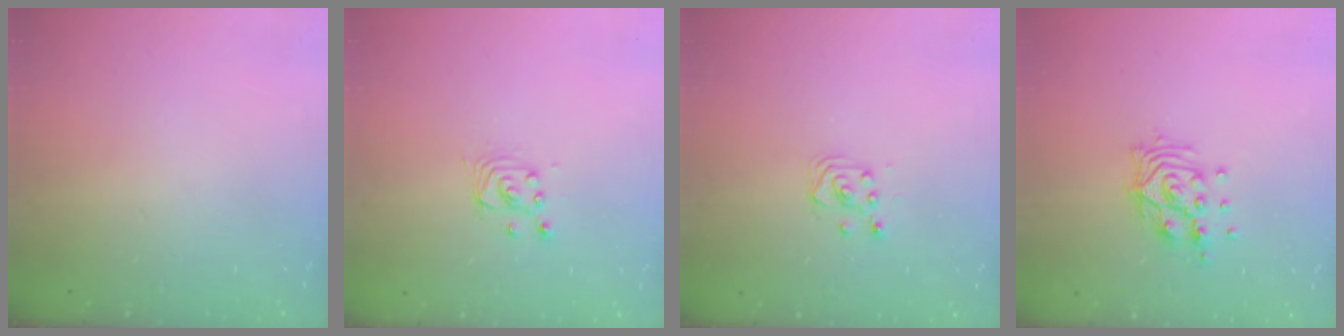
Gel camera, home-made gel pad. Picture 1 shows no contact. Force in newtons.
{"total": 2.9, "press": 2.9, "slide": 0.1}
{"total": 2.9, "press": 2.9, "slide": 0.4}
{"total": 11.0, "press": 11.0, "slide": 1.3}